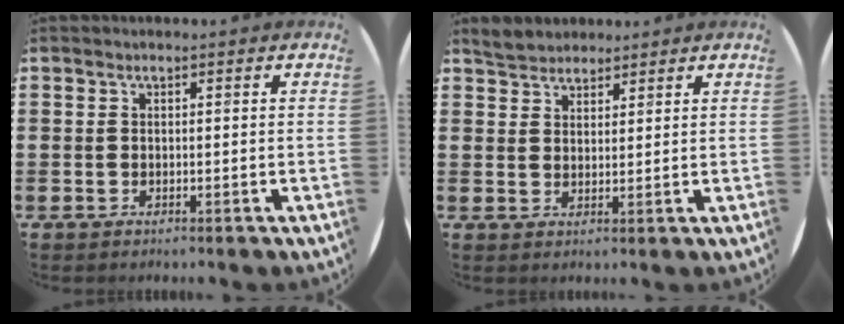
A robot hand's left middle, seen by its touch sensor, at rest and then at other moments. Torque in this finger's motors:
{"motor_torque": [0.16, -0.15, 0.00, 0.01]}